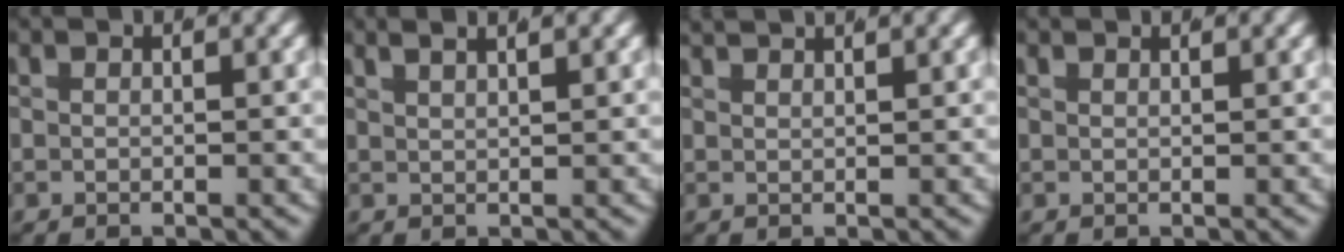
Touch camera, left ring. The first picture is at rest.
{"total": 3.2, "force": [2.7, 0.9, 1.6], "torque": [-0.017, 0.015, 0.040]}
{"total": 1.9, "force": [1.9, -0.1, 0.3], "torque": [-0.003, 0.007, 0.033]}
{"total": 0.8, "force": [0.8, -0.1, -0.1], "torque": [0.004, 0.003, 0.014]}